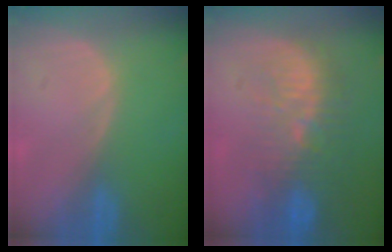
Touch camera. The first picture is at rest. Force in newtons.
{"total": 9.8, "press": 9.0, "slide": 3.8}